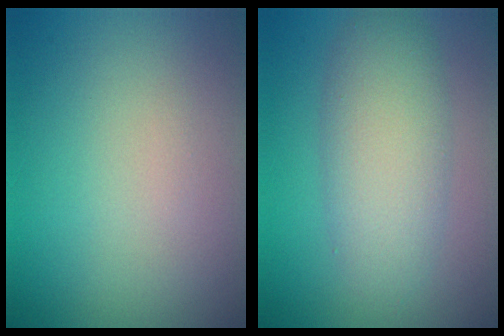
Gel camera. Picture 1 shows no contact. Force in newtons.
{"total": 5.1, "press": 5.1, "slide": 0.1}